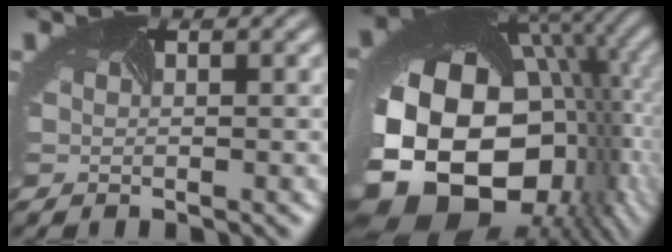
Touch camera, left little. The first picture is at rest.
{"total": 21.2, "force": [-4.1, 15.6, 13.8], "torque": [-0.278, -0.066, -0.038]}